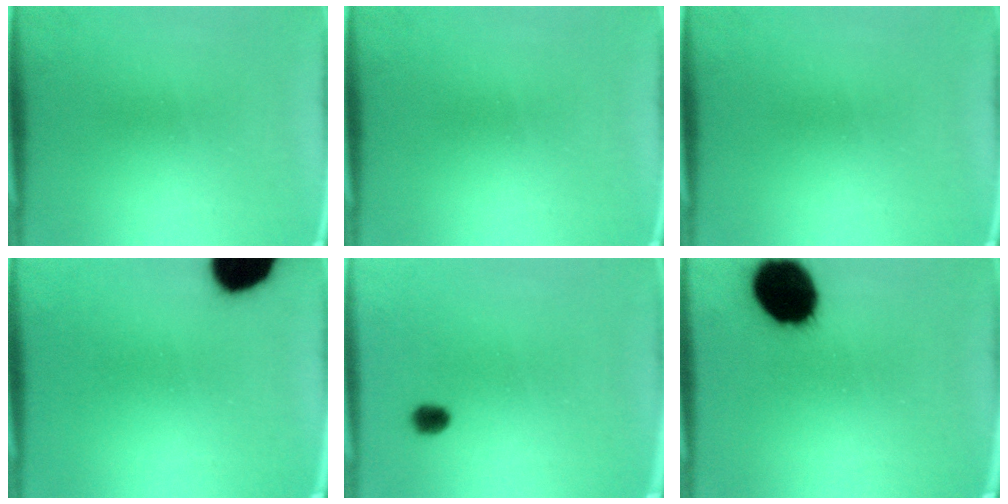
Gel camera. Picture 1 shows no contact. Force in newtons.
{"total": 0.0}
{"total": 0.0}
{"total": 14.8}
{"total": 2.7}
{"total": 18.3}